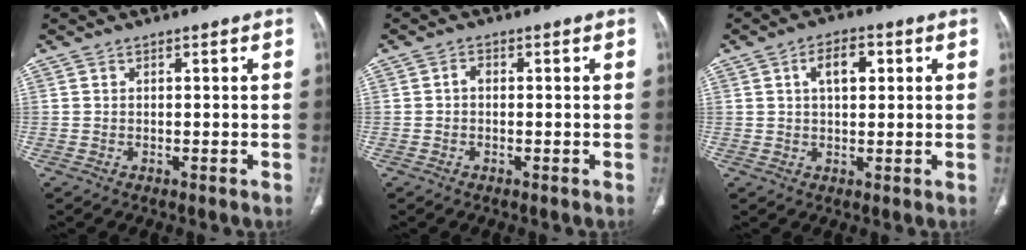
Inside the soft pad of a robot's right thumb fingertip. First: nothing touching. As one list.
[{"total": 1.3, "force": [-0.1, 0.9, 0.9], "torque": [-0.012, 0.004, -0.006]}, {"total": 5.8, "force": [1.7, 3.2, 4.6], "torque": [-0.066, 0.006, 0.026]}]